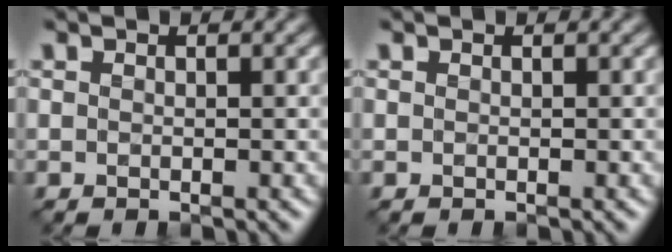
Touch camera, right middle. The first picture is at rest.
{"total": 0.0}